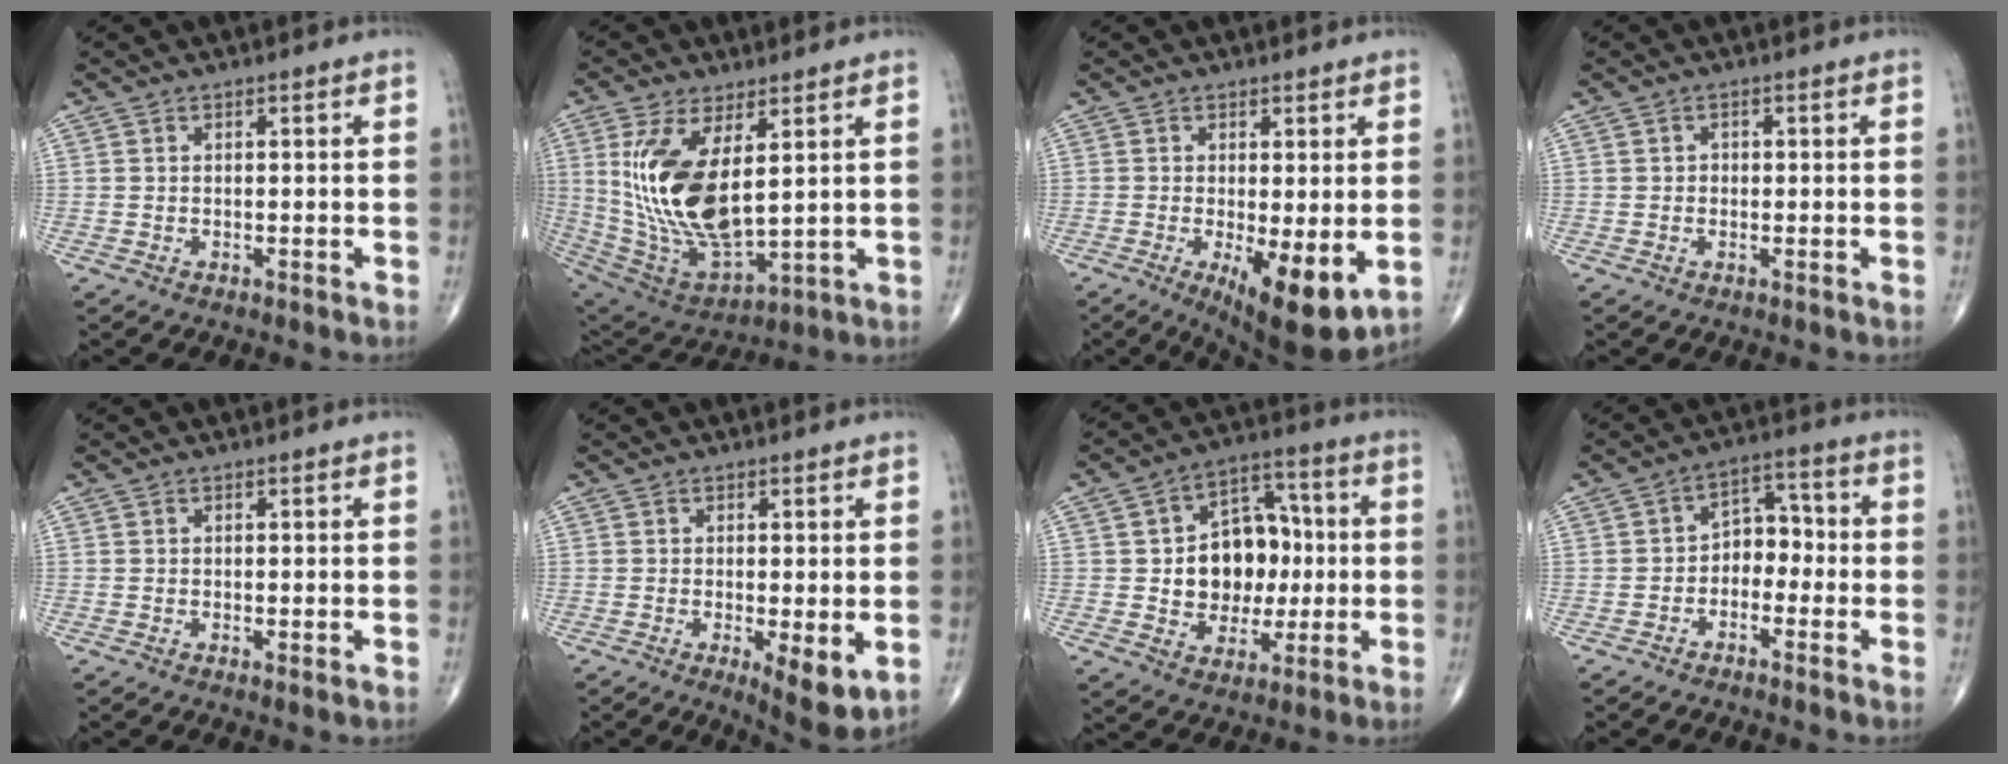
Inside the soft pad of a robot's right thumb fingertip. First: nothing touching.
{"total": 18.2, "force": [4.0, 8.2, 15.8], "torque": [-0.315, -0.029, 0.099]}
{"total": 10.4, "force": [-2.2, 3.4, 9.5], "torque": [-0.140, -0.026, -0.026]}
{"total": 1.1, "force": [0.0, 1.0, 0.4], "torque": [-0.001, 0.003, -0.003]}
{"total": 0.8, "force": [0.1, 0.2, 0.7], "torque": [-0.013, -0.005, -0.001]}
{"total": 6.7, "force": [-1.3, 2.1, 6.2], "torque": [-0.091, -0.022, -0.017]}
{"total": 14.8, "force": [0.4, 11.1, 9.7], "torque": [-0.089, 0.026, 0.014]}
{"total": 6.0, "force": [-1.7, 4.4, 3.7], "torque": [-0.025, 0.034, -0.044]}